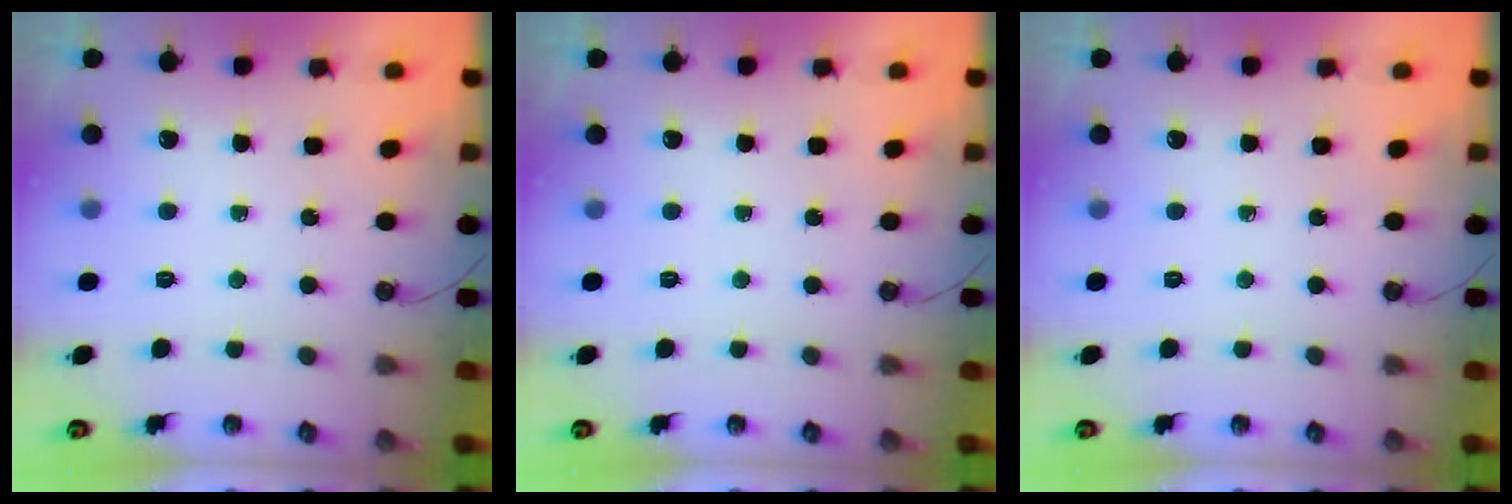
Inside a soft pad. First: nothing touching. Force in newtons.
{"total": 0.0}
{"total": 0.0}